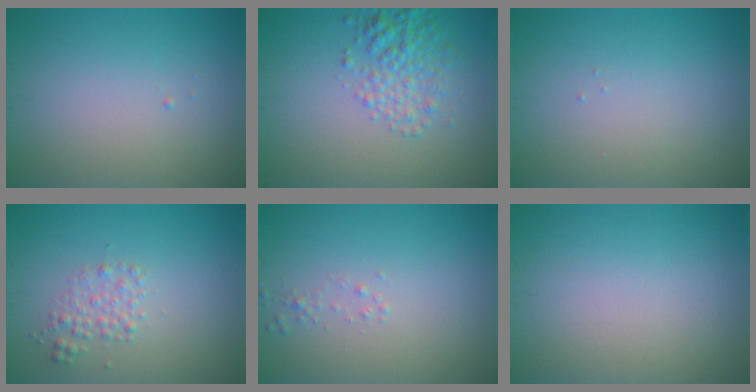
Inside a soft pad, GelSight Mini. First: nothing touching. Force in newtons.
{"total": 3.3, "press": 3.3, "slide": 0.1}
{"total": 0.0}
{"total": 1.7, "press": 1.7, "slide": 0.1}
{"total": 0.7, "press": 0.6, "slide": 0.1}
{"total": 0.0}